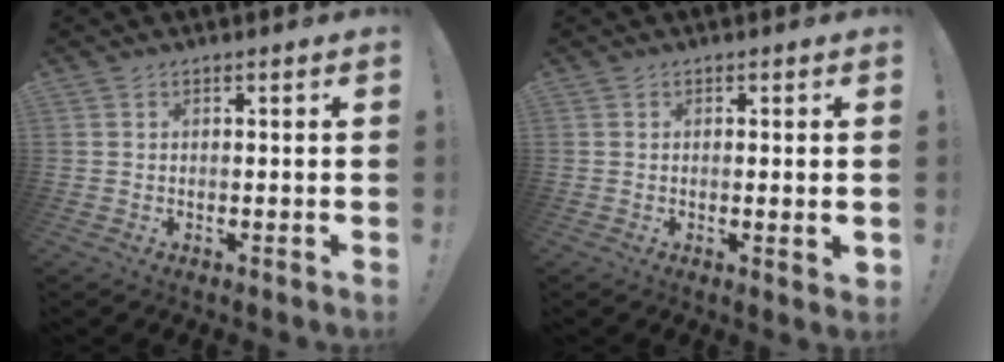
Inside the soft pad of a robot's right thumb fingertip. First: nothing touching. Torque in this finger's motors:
{"motor_torque": [-0.01, -0.13, -0.07, -0.16, 0.07]}